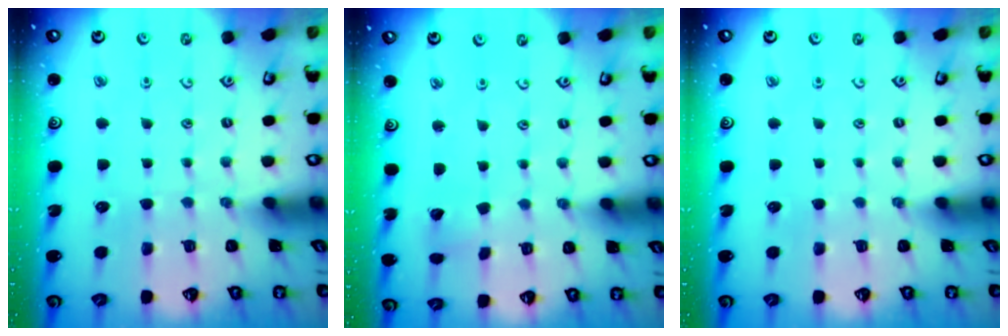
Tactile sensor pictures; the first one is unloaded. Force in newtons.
{"total": 2.3, "press": 2.3, "slide": 0.1}
{"total": 0.0}